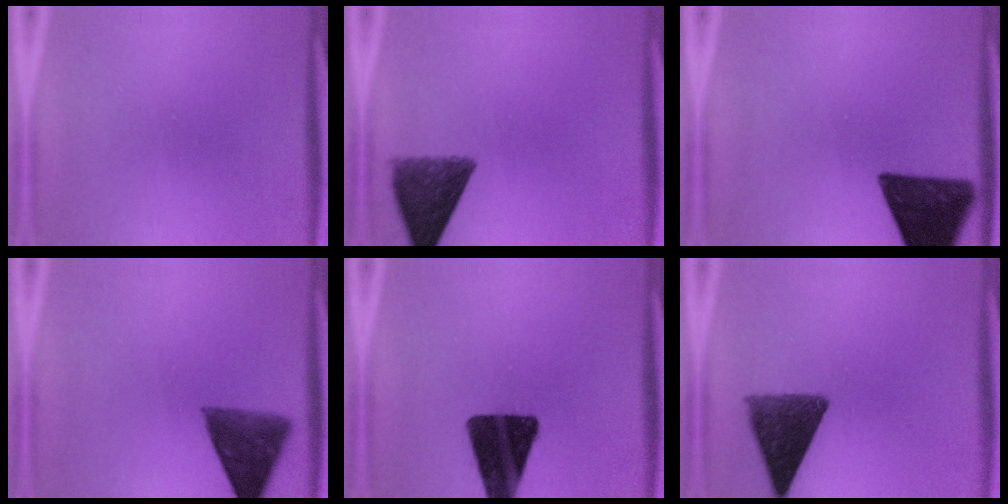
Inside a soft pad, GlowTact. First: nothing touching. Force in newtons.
{"total": 9.2}
{"total": 13.8}
{"total": 9.5}
{"total": 17.1}
{"total": 11.0}